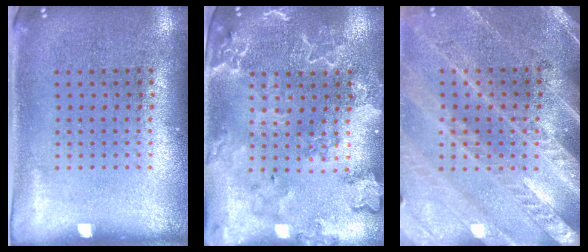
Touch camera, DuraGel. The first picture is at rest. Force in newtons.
{"total": 2.7, "press": 2.5, "slide": 1.0}
{"total": 2.9, "press": 2.7, "slide": 1.1}